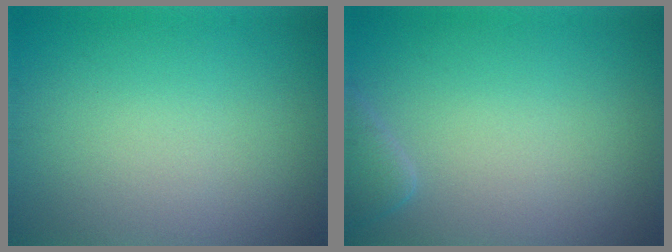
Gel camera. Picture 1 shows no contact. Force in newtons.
{"total": 1.6, "press": 1.6, "slide": 0.2}